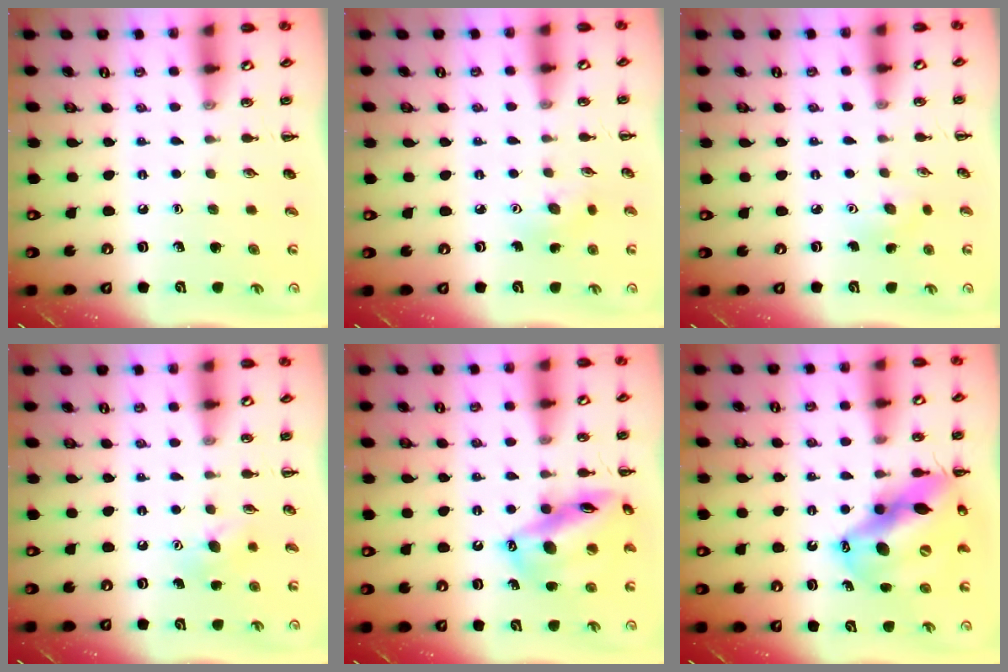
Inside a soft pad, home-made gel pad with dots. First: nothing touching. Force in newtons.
{"total": 4.4, "press": 4.2, "slide": 1.2}
{"total": 3.9, "press": 3.7, "slide": 1.0}
{"total": 5.8, "press": 5.6, "slide": 1.5}
{"total": 16.5, "press": 16.1, "slide": 3.4}
{"total": 18.4, "press": 17.6, "slide": 5.3}